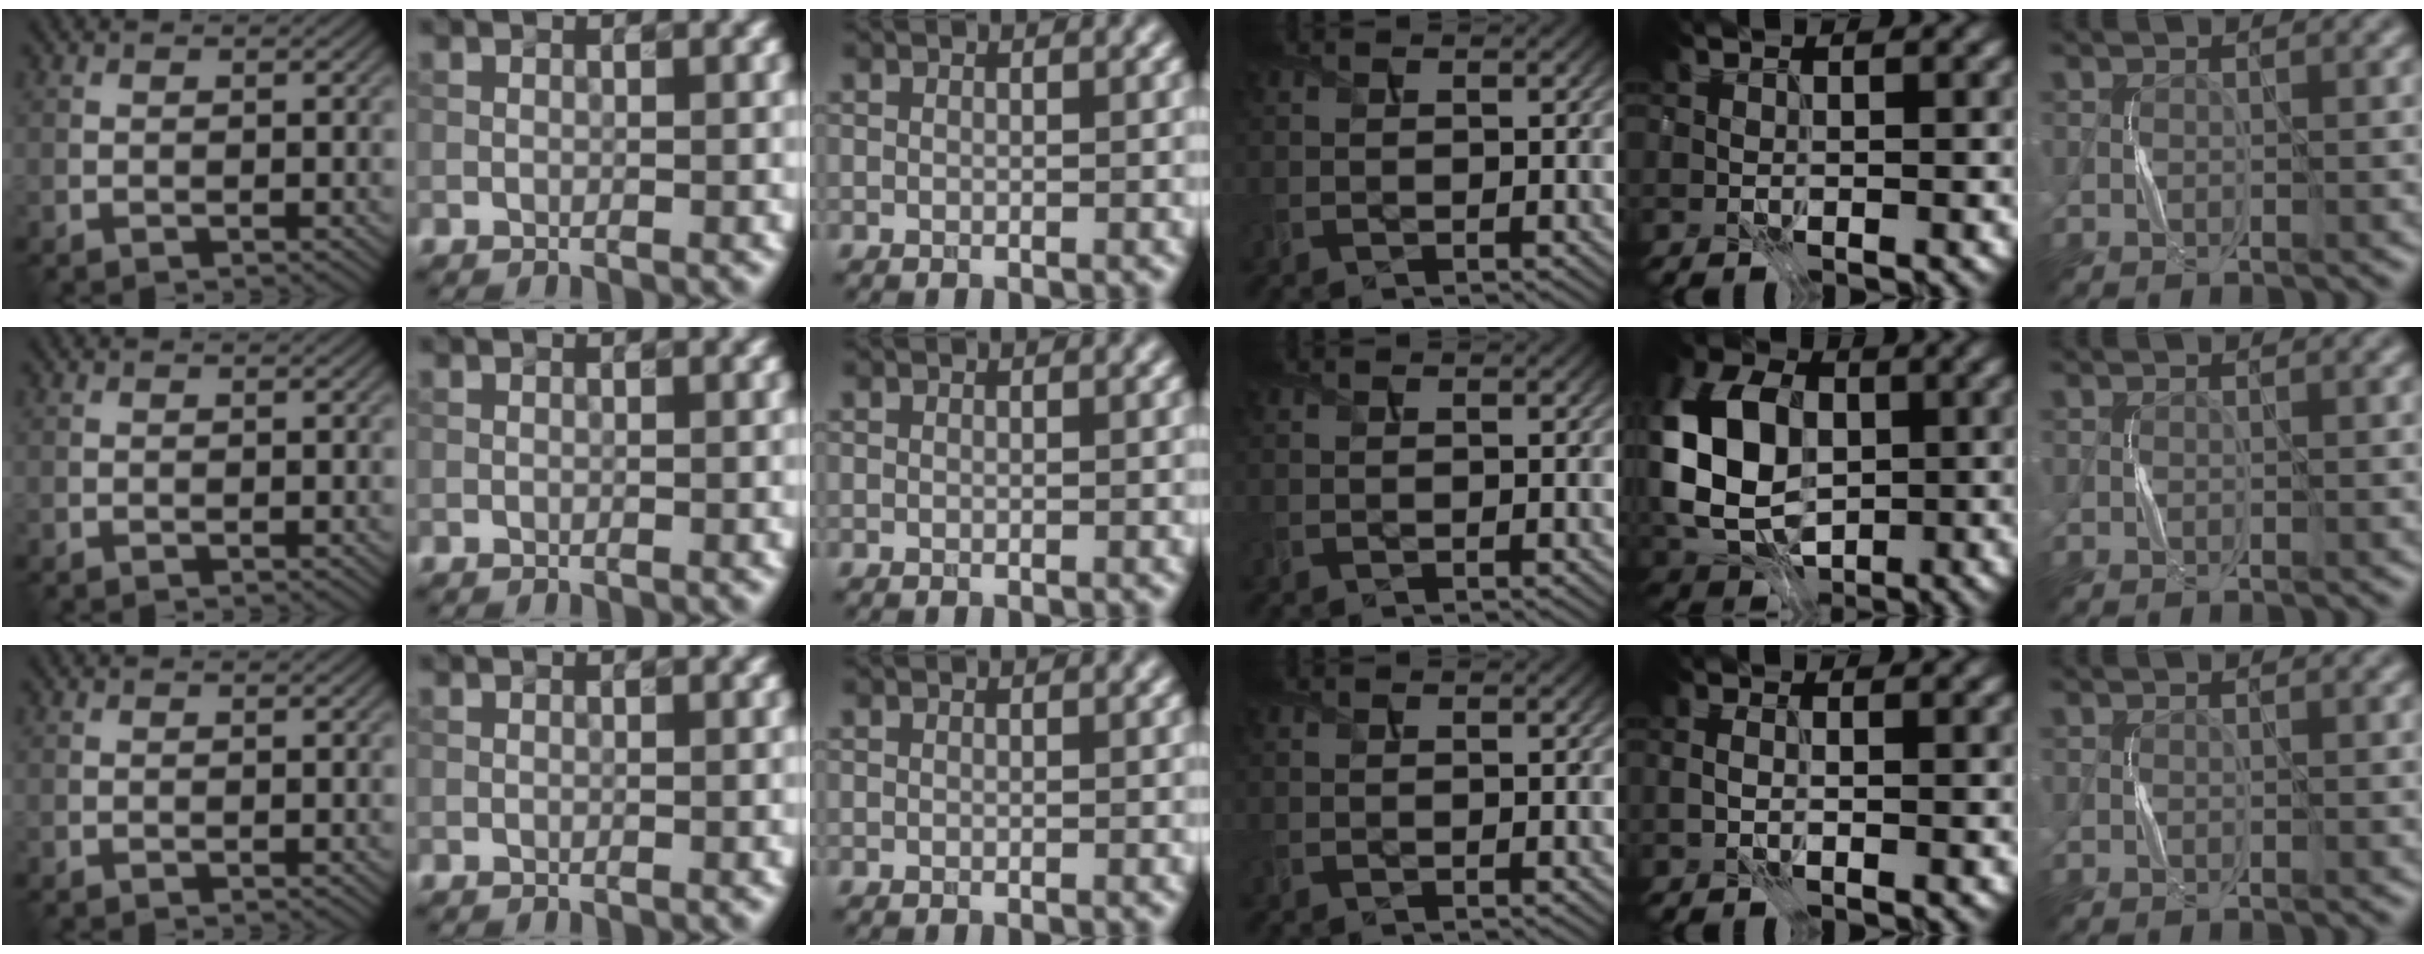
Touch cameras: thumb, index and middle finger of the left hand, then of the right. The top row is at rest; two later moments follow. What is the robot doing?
{"motion": "press", "object": "sticky note"}